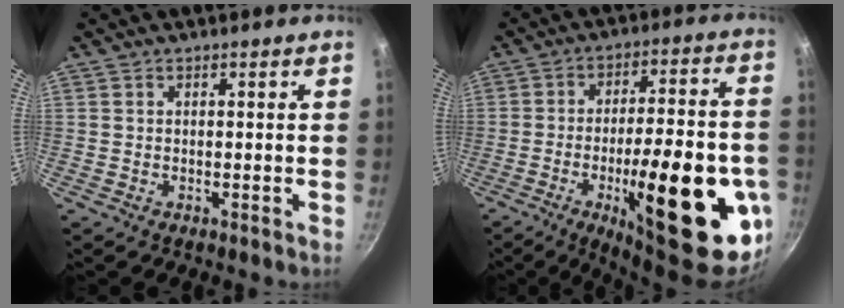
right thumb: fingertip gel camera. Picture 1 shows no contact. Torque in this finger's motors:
{"motor_torque": [1.39, 3.30, 1.20, -0.03, 0.28]}